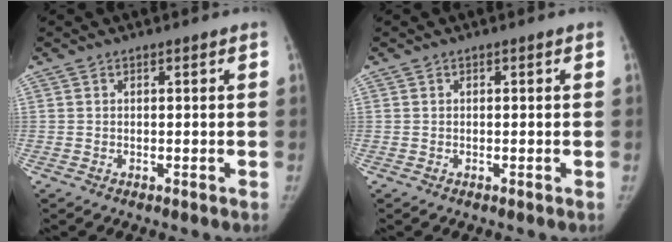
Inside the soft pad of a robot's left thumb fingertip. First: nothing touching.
{"total": 0.0}